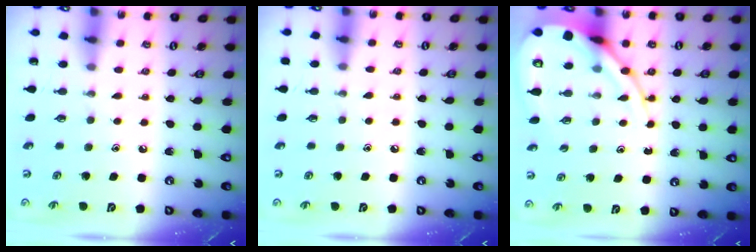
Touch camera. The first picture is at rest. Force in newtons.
{"total": 2.9, "press": 2.9, "slide": 0.4}
{"total": 11.3, "press": 11.3, "slide": 1.2}